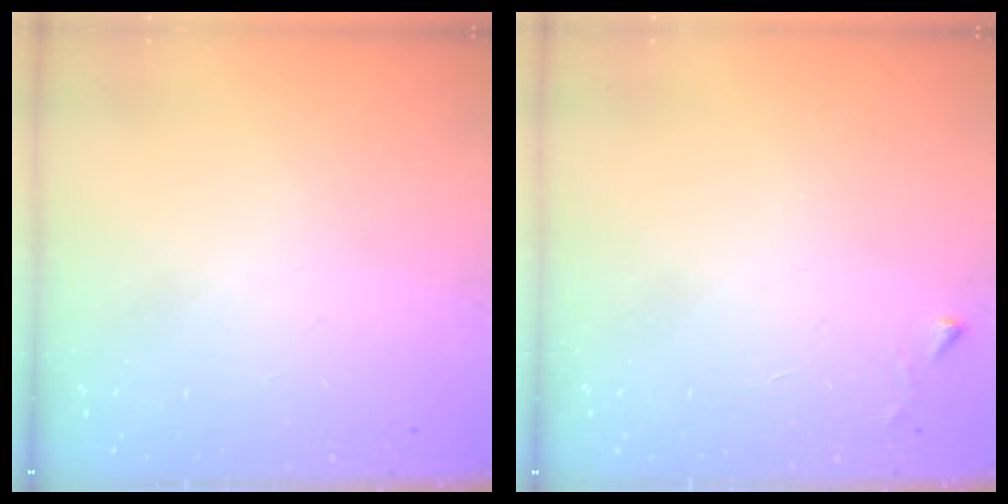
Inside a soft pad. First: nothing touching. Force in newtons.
{"total": 2.3, "press": 2.3, "slide": 0.4}